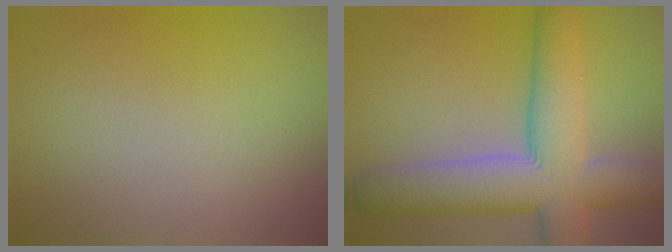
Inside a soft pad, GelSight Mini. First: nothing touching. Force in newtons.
{"total": 10.6, "press": 10.6, "slide": 0.6}